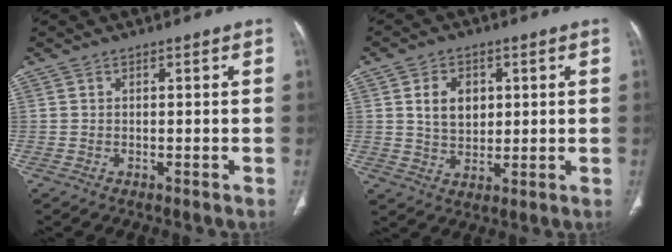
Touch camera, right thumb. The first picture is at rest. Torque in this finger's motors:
{"motor_torque": [0.77, 0.72, 0.93, 0.08, 0.02]}